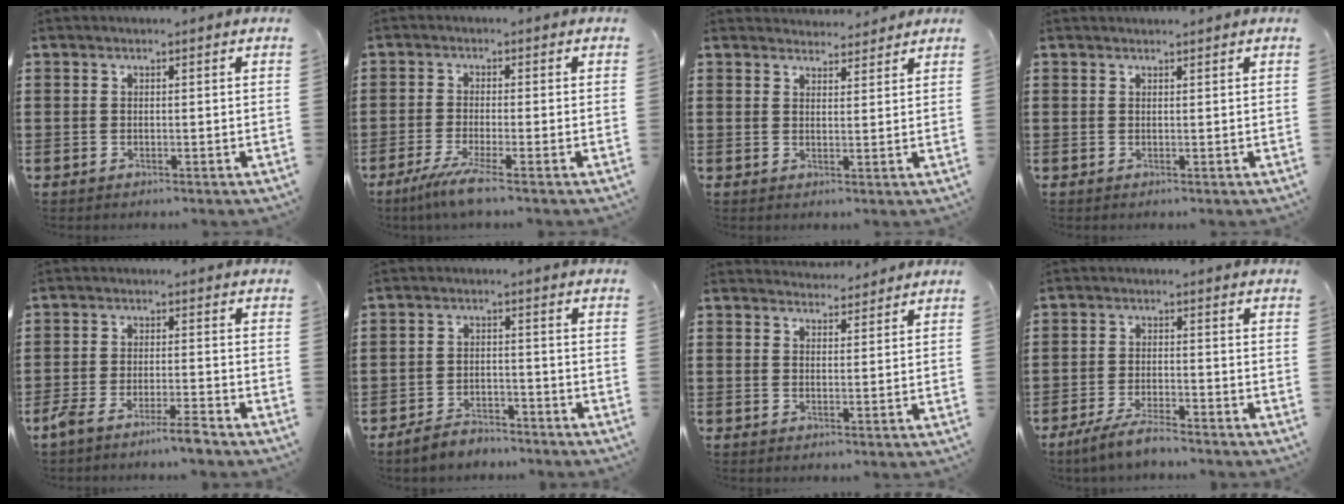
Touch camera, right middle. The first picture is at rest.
{"total": 4.6, "force": [-3.1, 0.0, 3.5], "torque": [-0.077, -0.019, -0.059]}
{"total": 2.9, "force": [2.9, 0.5, -0.1], "torque": [0.002, -0.009, 0.054]}
{"total": 0.7, "force": [0.6, 0.1, 0.1], "torque": [0.004, -0.004, 0.012]}
{"total": 4.6, "force": [-3.9, 0.2, 2.5], "torque": [-0.062, -0.010, -0.077]}
{"total": 3.6, "force": [-3.5, 0.8, 0.4], "torque": [-0.010, 0.010, -0.073]}
{"total": 2.7, "force": [2.7, 0.3, -0.2], "torque": [0.003, -0.008, 0.051]}
{"total": 4.4, "force": [-3.9, 0.5, 2.1], "torque": [-0.048, -0.004, -0.077]}